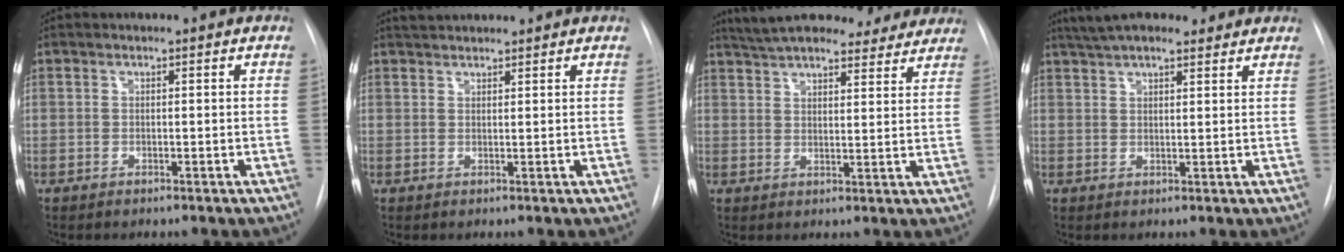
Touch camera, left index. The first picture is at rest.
{"total": 5.0, "force": [4.6, 1.1, 1.6], "torque": [-0.024, 0.037, 0.070]}
{"total": 22.9, "force": [20.2, 5.9, 8.9], "torque": [-0.152, 0.018, 0.262]}
{"total": 12.4, "force": [10.3, 3.4, 6.0], "torque": [-0.098, 0.044, 0.150]}